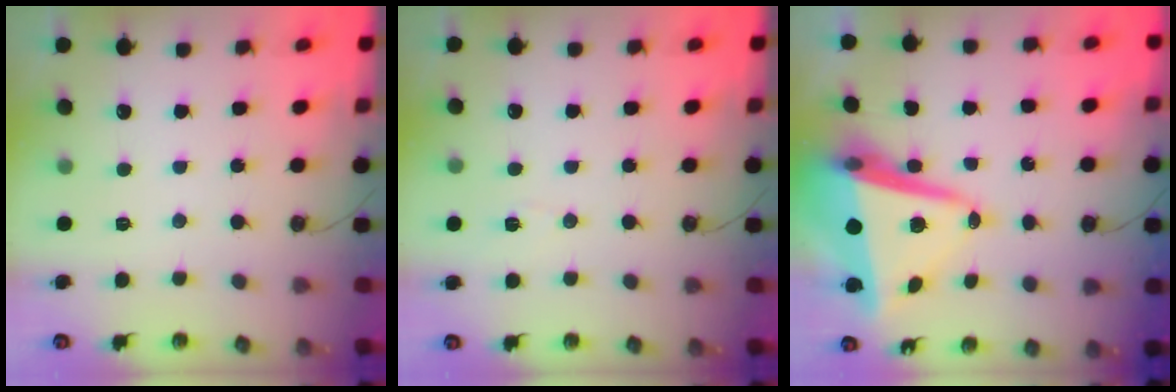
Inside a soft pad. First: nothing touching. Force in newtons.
{"total": 3.1, "press": 2.0, "slide": 2.4}
{"total": 13.6, "press": 13.5, "slide": 1.6}